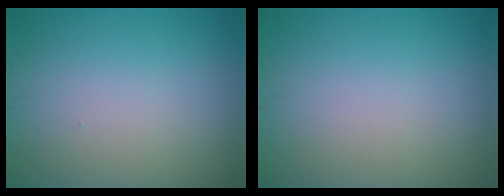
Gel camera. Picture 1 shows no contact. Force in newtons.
{"total": 0.0}